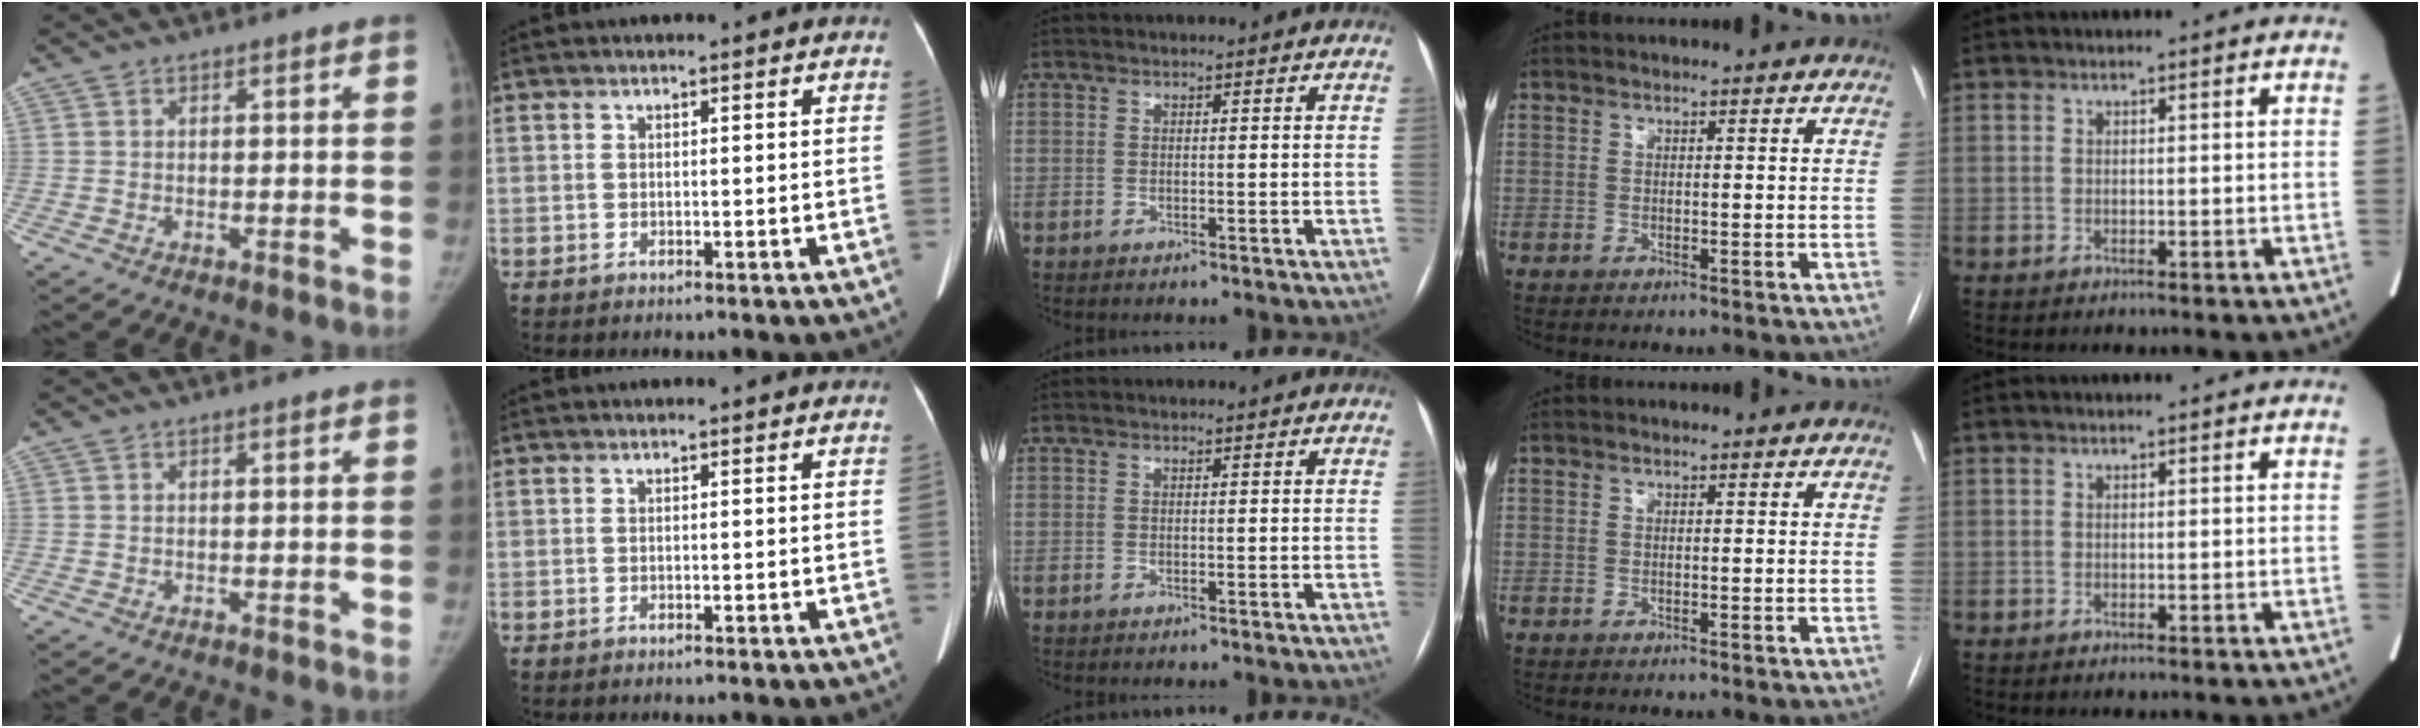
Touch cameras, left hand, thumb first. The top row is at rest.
{}